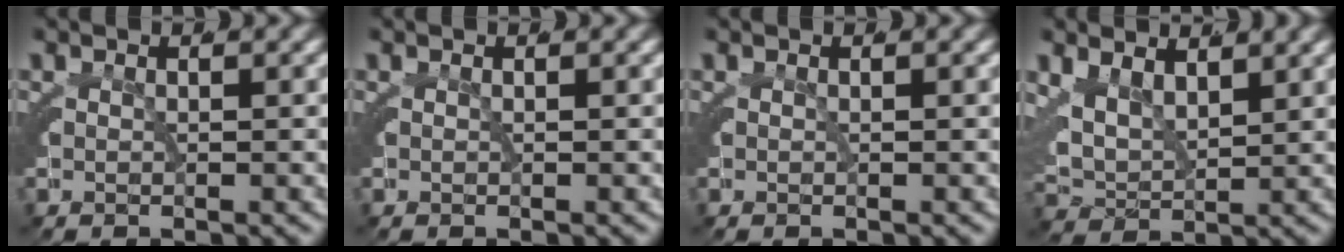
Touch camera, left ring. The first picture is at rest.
{"total": 0.0}
{"total": 0.0}
{"total": 5.9, "force": [2.0, 4.5, 3.2], "torque": [-0.091, -0.019, 0.039]}